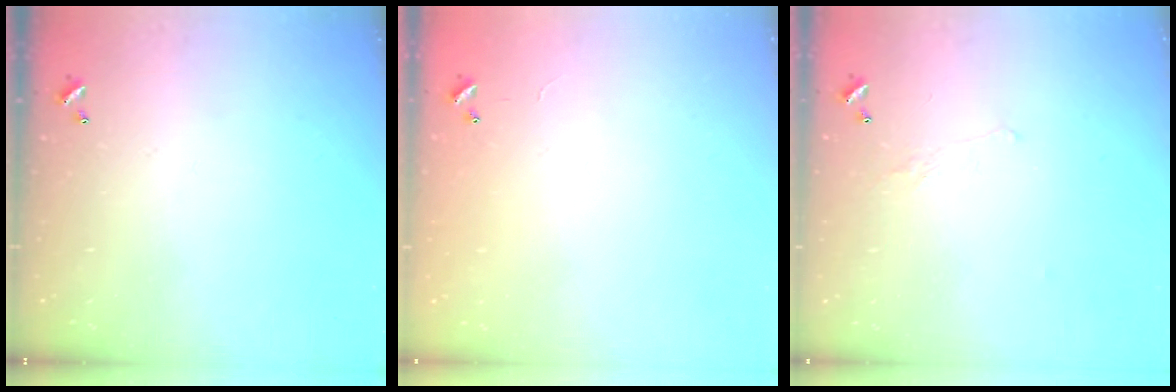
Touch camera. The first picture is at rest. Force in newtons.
{"total": 9.3, "press": 9.3, "slide": 0.3}
{"total": 0.6, "press": 0.2, "slide": 0.6}